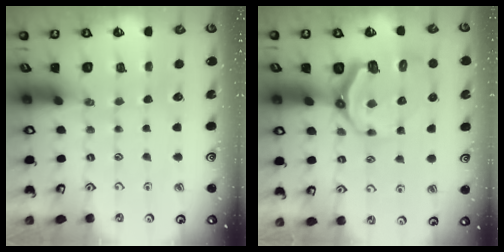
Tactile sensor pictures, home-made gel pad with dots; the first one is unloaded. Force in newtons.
{"total": 8.6, "press": 7.5, "slide": 4.2}